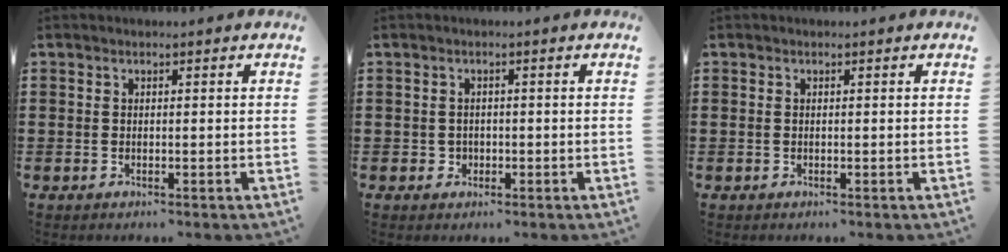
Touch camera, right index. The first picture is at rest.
{"total": 1.2, "force": [-0.3, 1.2, 0.3], "torque": [-0.010, 0.004, -0.007]}
{"total": 0.0}